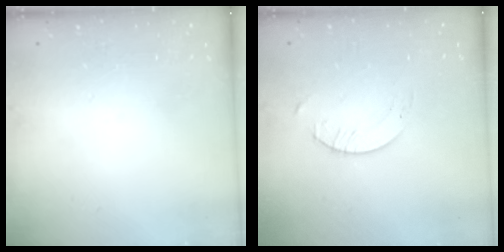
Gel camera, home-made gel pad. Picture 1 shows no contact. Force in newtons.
{"total": 1.7, "press": 1.7, "slide": 0.2}